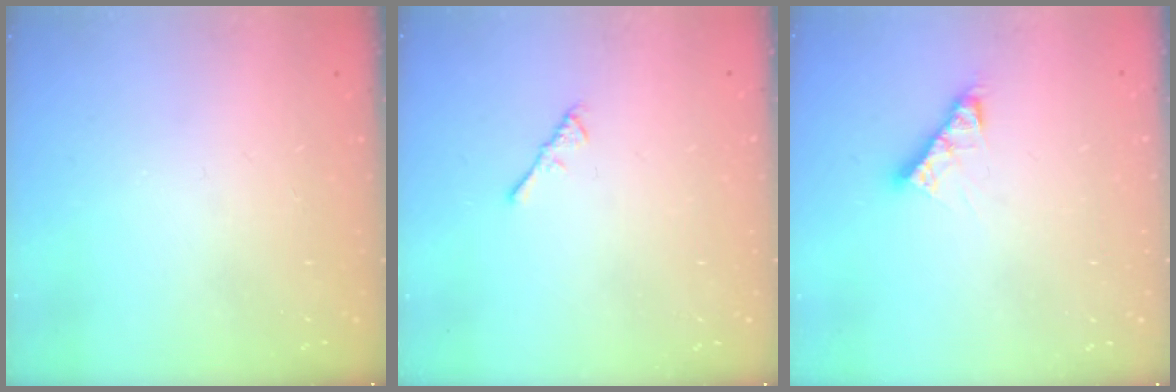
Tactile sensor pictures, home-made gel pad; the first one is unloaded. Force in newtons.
{"total": 2.1, "press": 2.0, "slide": 0.5}
{"total": 4.7, "press": 4.7, "slide": 0.4}